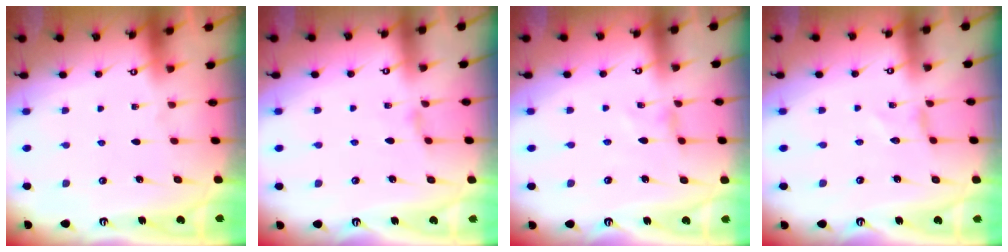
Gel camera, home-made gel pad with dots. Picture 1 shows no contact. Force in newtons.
{"total": 1.6, "press": 1.6, "slide": 0.3}
{"total": 0.0}
{"total": 0.0}